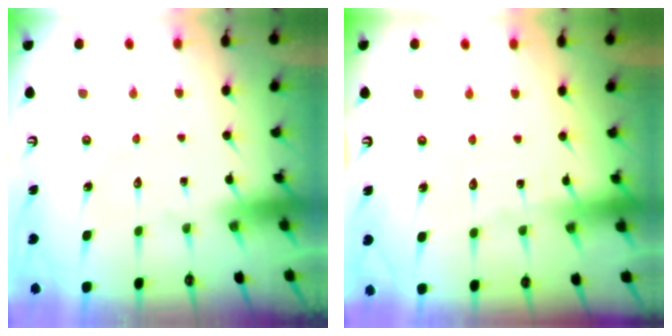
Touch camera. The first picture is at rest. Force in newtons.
{"total": 1.5, "press": 1.5, "slide": 0.2}